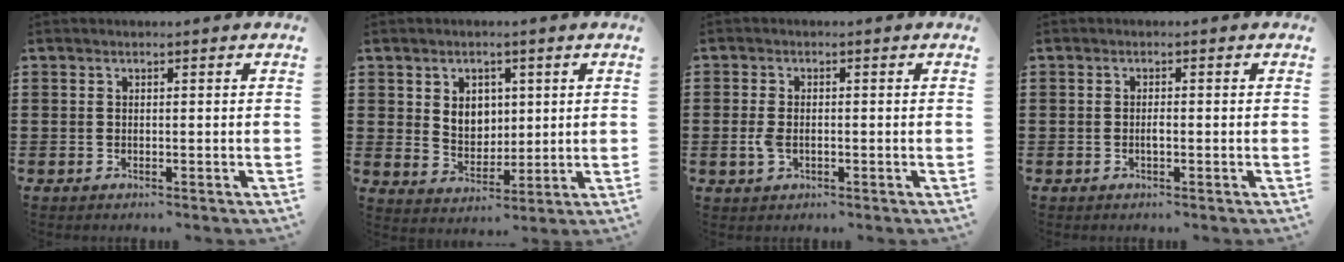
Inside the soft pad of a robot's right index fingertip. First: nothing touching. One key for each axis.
{"total": 4.6, "fx": 1.6, "fy": 3.8, "fz": 2.0, "tx": -0.040, "ty": 0.004, "tz": 0.026}
{"total": 2.6, "fx": -0.5, "fy": 1.5, "fz": 2.0, "tx": -0.055, "ty": -0.004, "tz": -0.014}
{"total": 1.1, "fx": -0.3, "fy": 0.3, "fz": 1.0, "tx": -0.020, "ty": -0.001, "tz": -0.005}